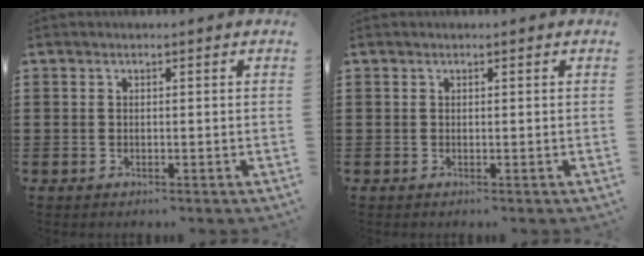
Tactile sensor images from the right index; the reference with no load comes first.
{"total": 0.0}